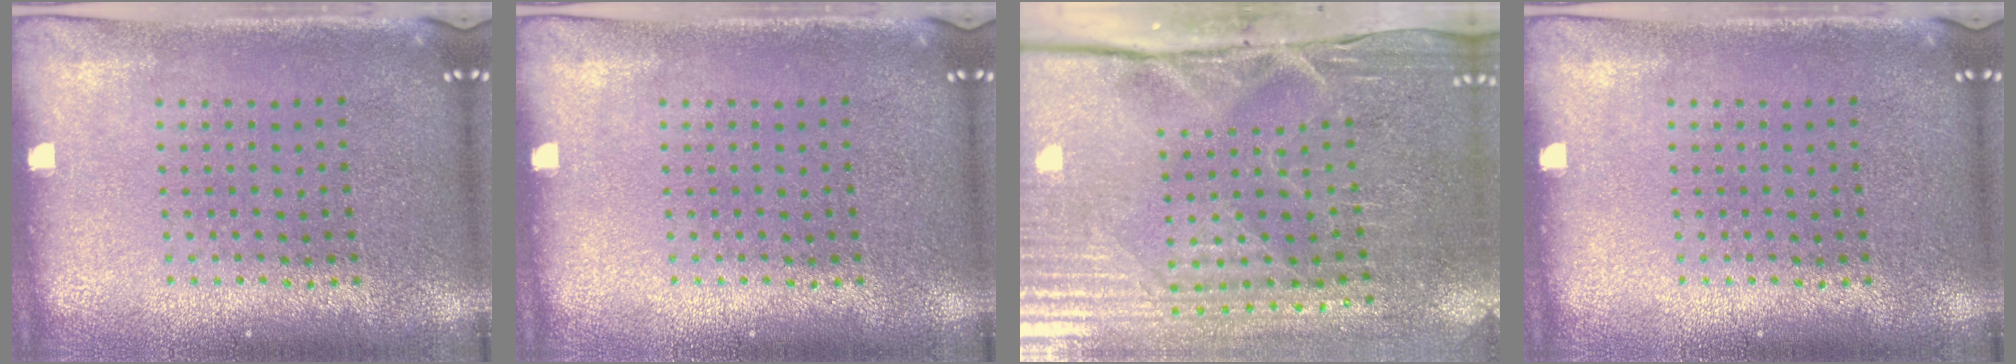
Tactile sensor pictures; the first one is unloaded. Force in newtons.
{"total": 0.0}
{"total": 4.8, "press": 4.3, "slide": 2.2}
{"total": 0.0}